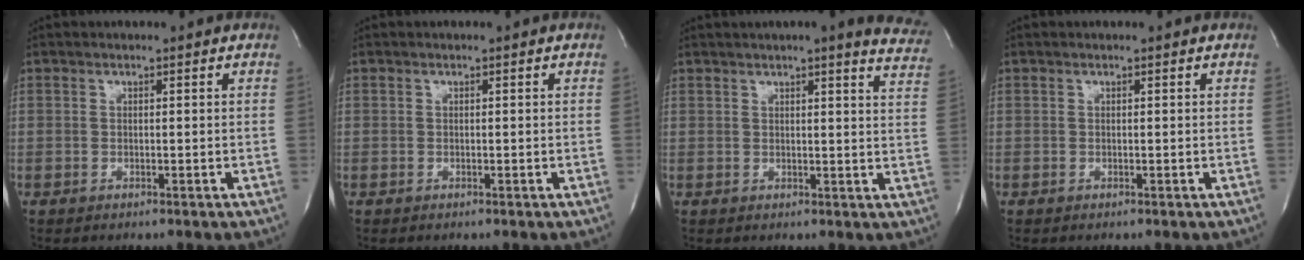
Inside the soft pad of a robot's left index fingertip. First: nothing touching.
{"total": 0.0}
{"total": 11.6, "force": [10.1, 0.9, 5.7], "torque": [-0.059, -0.033, 0.091]}
{"total": 0.0}